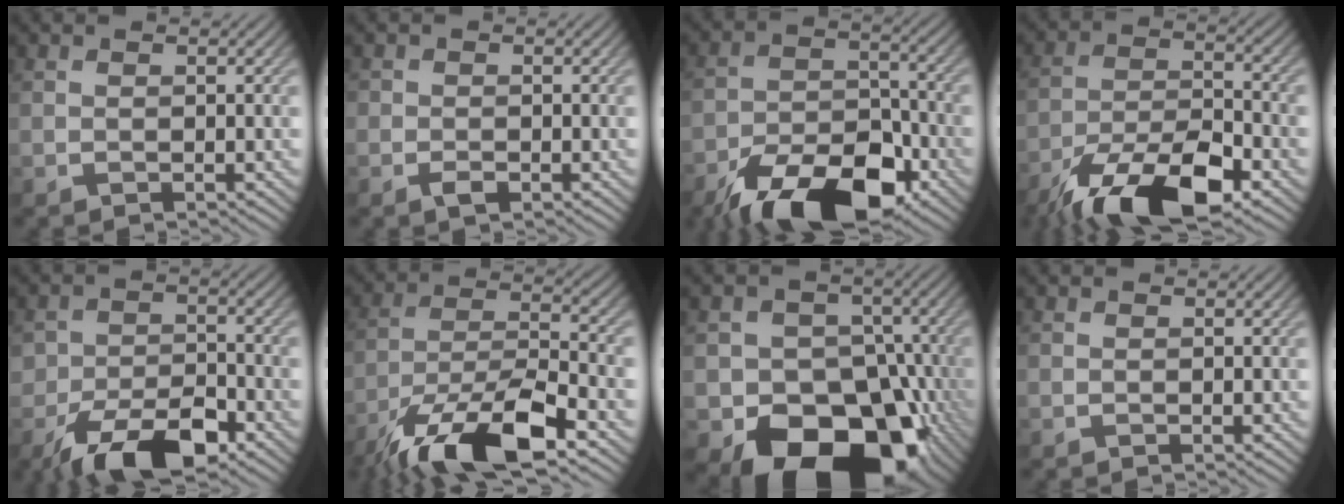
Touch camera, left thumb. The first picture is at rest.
{"total": 1.5, "force": [-0.8, 1.0, 0.9], "torque": [-0.017, -0.003, -0.017]}
{"total": 14.8, "force": [-9.8, 6.6, 9.0], "torque": [-0.171, -0.013, -0.176]}
{"total": 14.0, "force": [-9.4, 4.7, 9.2], "torque": [-0.183, -0.009, -0.180]}
{"total": 9.3, "force": [-5.9, 4.2, 5.8], "torque": [-0.098, -0.005, -0.108]}
{"total": 15.5, "force": [-10.2, 4.6, 10.8], "torque": [-0.214, -0.010, -0.193]}
{"total": 18.3, "force": [-9.0, 13.1, 9.0], "torque": [-0.131, -0.035, -0.145]}
{"total": 0.0}